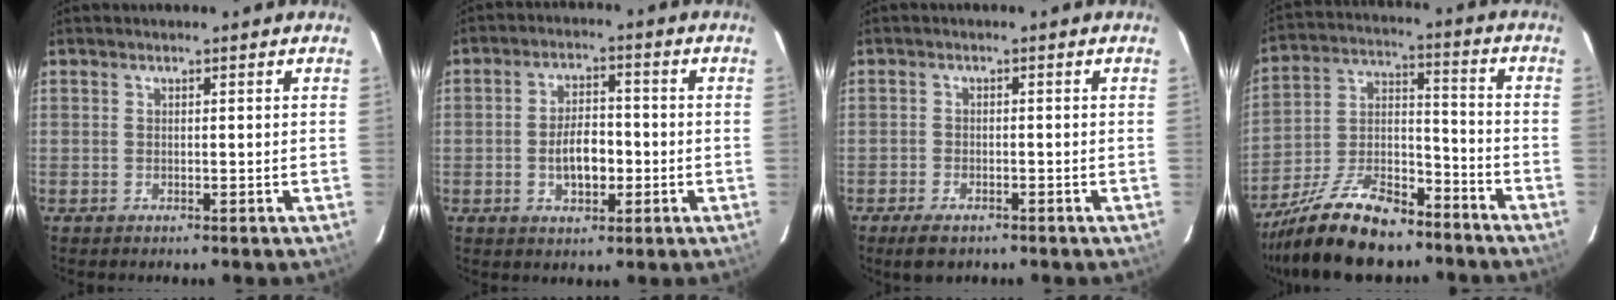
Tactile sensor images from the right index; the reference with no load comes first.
{"total": 6.7, "force": [-1.5, 3.6, 5.4], "torque": [-0.103, 0.010, -0.018]}
{"total": 4.4, "force": [-3.1, 2.2, 2.1], "torque": [-0.055, -0.012, -0.052]}
{"total": 19.0, "force": [-14.1, 8.1, 10.0], "torque": [-0.212, 0.003, -0.239]}